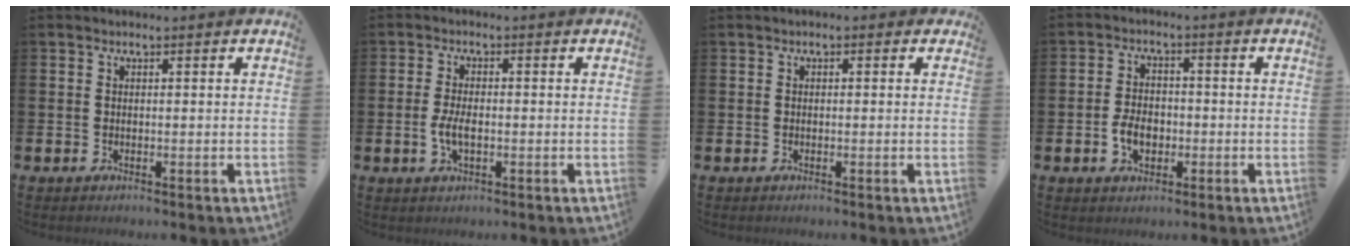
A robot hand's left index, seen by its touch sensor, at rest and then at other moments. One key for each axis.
{"total": 3.2, "fx": -0.6, "fy": 1.5, "fz": 2.8, "tx": -0.044, "ty": 0.001, "tz": -0.012}
{"total": 0.7, "fx": -0.2, "fy": 0.5, "fz": 0.4, "tx": -0.010, "ty": 0.009, "tz": -0.006}
{"total": 4.1, "fx": -1.2, "fy": 2.9, "fz": 2.7, "tx": -0.037, "ty": 0.000, "tz": -0.025}